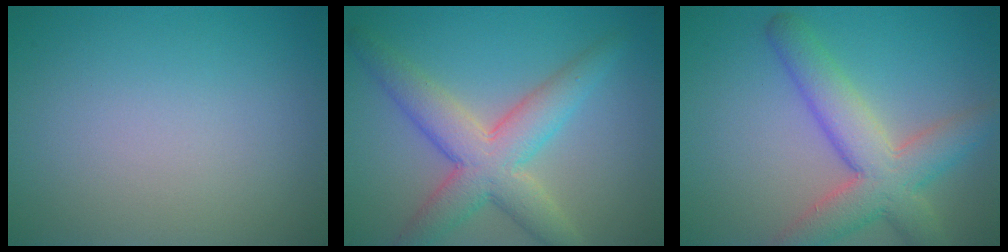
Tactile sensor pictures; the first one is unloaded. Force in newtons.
{"total": 6.5, "press": 6.5, "slide": 0.1}
{"total": 6.7, "press": 6.7, "slide": 0.4}